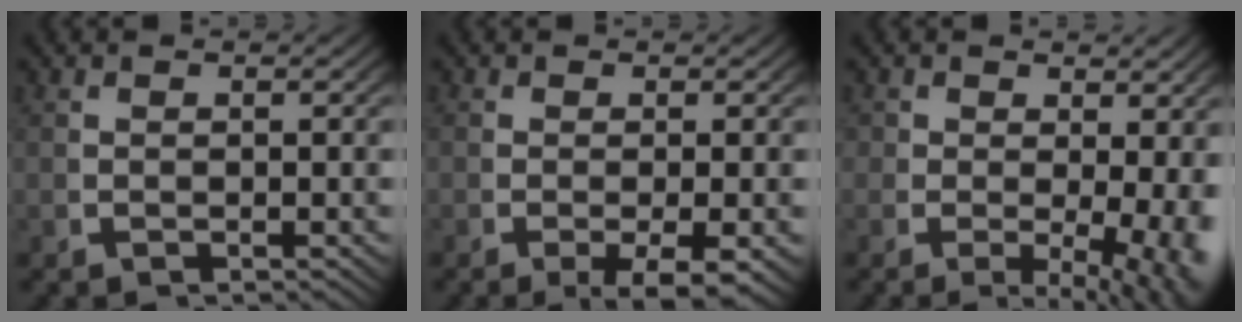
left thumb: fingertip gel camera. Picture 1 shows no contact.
{"total": 4.1, "force": [-2.1, 1.5, 3.1], "torque": [-0.054, -0.015, -0.025]}
{"total": 5.8, "force": [-0.9, 3.3, 4.7], "torque": [-0.061, -0.032, -0.006]}